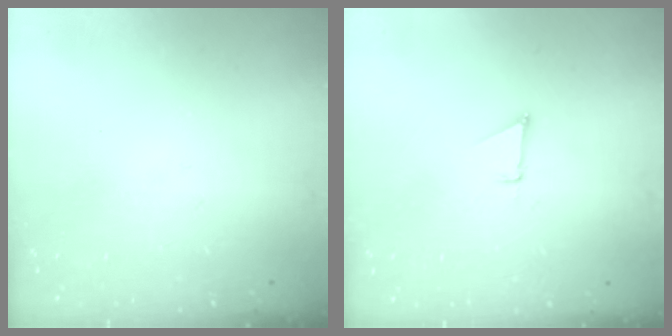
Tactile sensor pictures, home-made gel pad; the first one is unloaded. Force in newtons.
{"total": 1.5, "press": 1.5, "slide": 0.0}